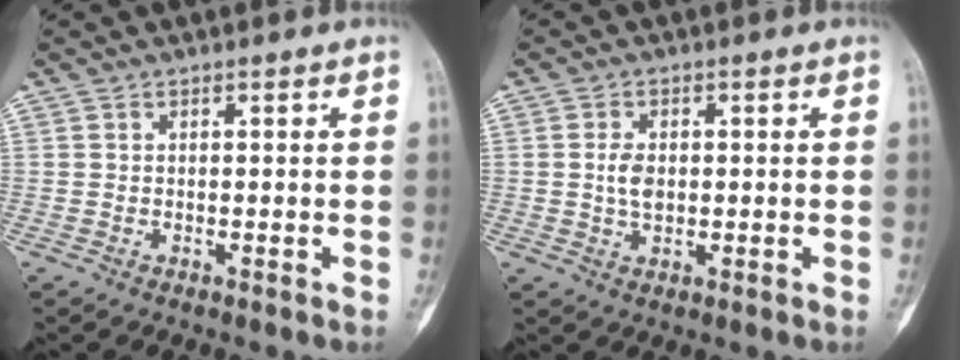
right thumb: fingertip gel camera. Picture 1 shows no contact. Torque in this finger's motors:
{"motor_torque": [0.86, 0.52, 0.07, -0.17, 0.20]}